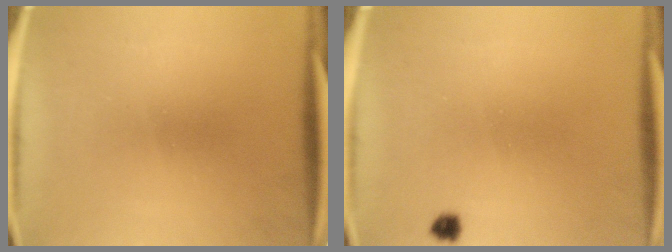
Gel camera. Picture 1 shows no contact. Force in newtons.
{"total": 1.4}